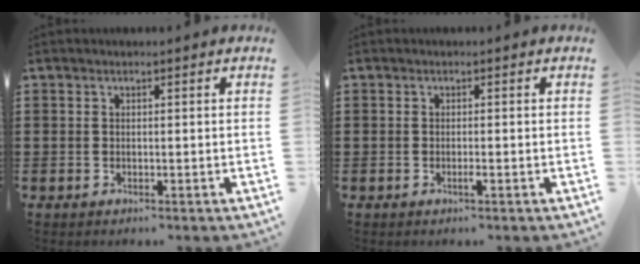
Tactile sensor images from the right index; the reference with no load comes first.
{"total": 0.7, "force": [-0.4, 0.1, 0.6], "torque": [-0.018, -0.005, -0.009]}